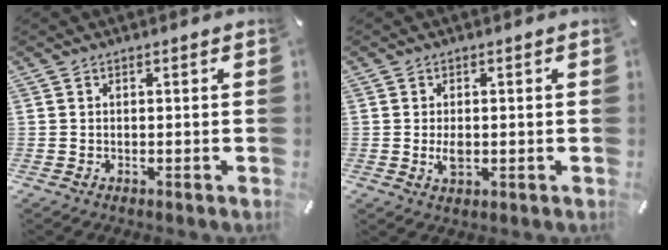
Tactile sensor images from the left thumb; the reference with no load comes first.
{"total": 3.3, "force": [-0.3, 1.9, 2.6], "torque": [-0.055, -0.006, -0.010]}